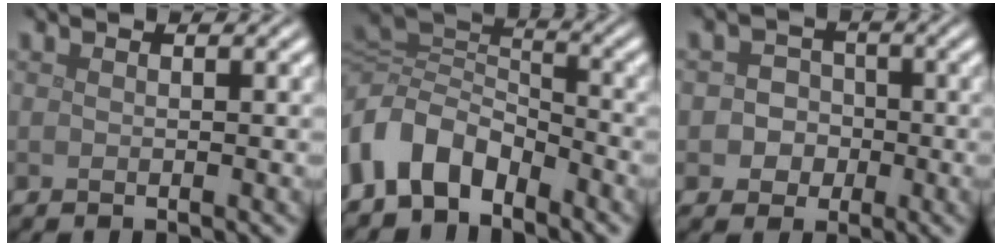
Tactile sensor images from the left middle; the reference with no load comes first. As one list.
[{"total": 7.6, "force": [-4.0, 5.0, 4.1], "torque": [-0.078, 0.005, -0.087]}, {"total": 2.9, "force": [-0.5, 2.7, 0.9], "torque": [0.010, 0.001, -0.023]}]